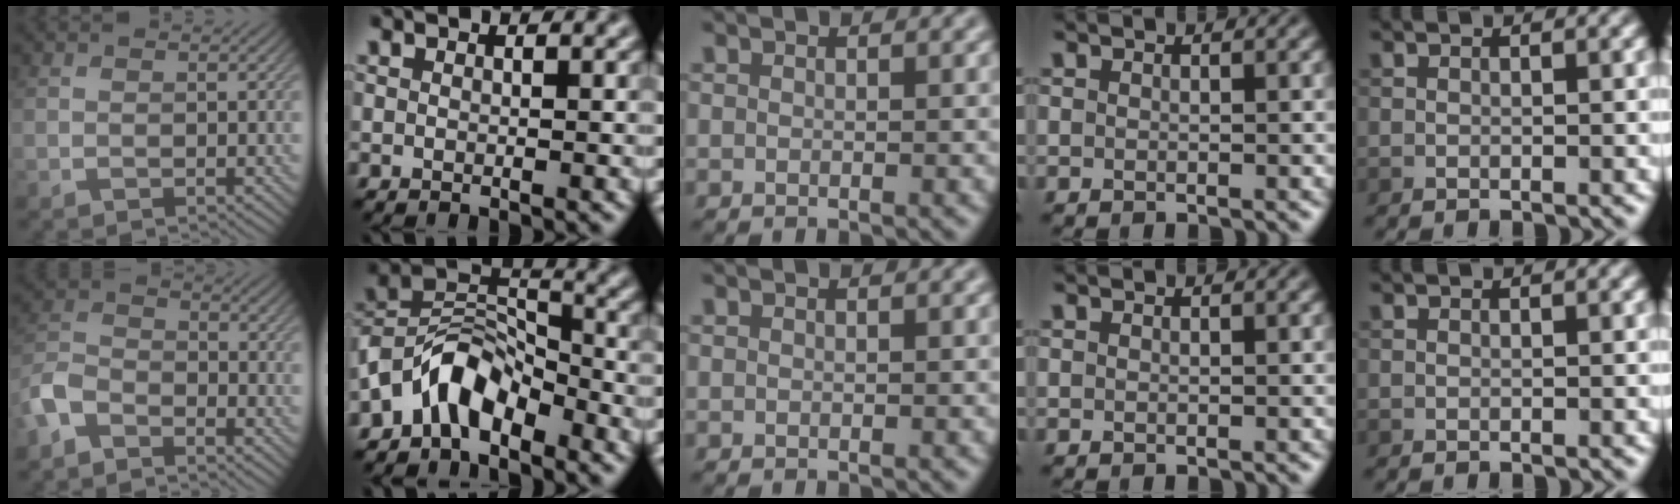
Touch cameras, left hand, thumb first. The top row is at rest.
{"thumb": {"total": 5.8, "force": [-4.2, 2.7, 2.9], "torque": [-0.068, -0.002, -0.103]}, "index": {"total": 5.7, "force": [-4.1, 2.9, 2.8], "torque": [-0.043, 0.012, -0.087]}}